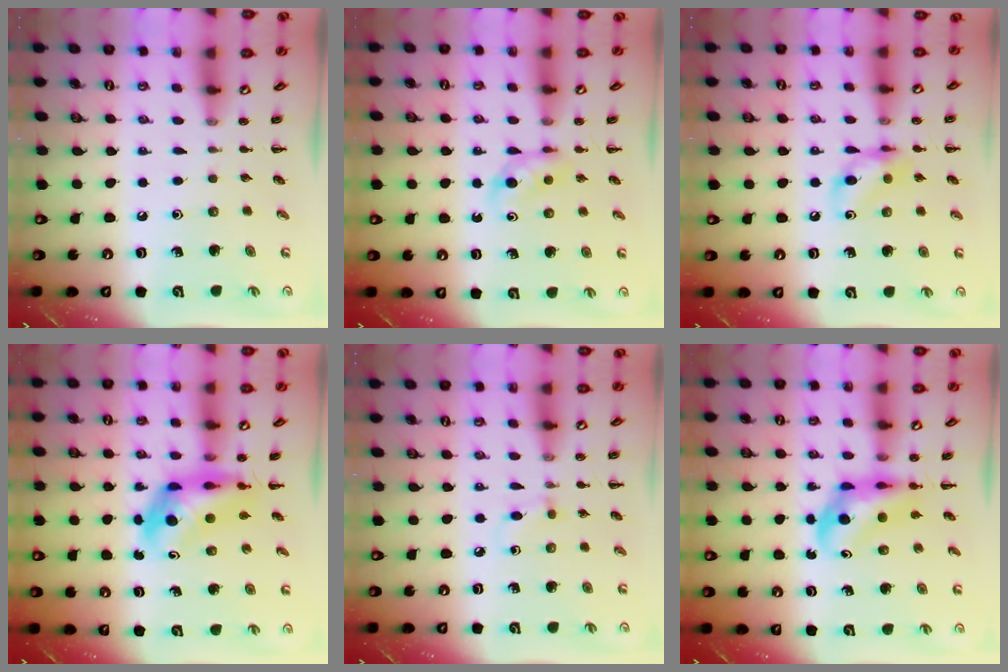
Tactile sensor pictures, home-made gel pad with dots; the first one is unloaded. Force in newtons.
{"total": 3.4, "press": 3.0, "slide": 1.5}
{"total": 9.3, "press": 9.3, "slide": 0.7}
{"total": 5.4, "press": 5.2, "slide": 1.4}
{"total": 4.2, "press": 3.9, "slide": 1.3}
{"total": 5.5, "press": 5.3, "slide": 1.5}